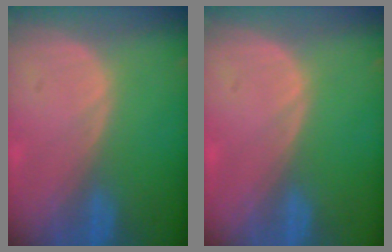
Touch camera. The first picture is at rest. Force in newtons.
{"total": 0.0}